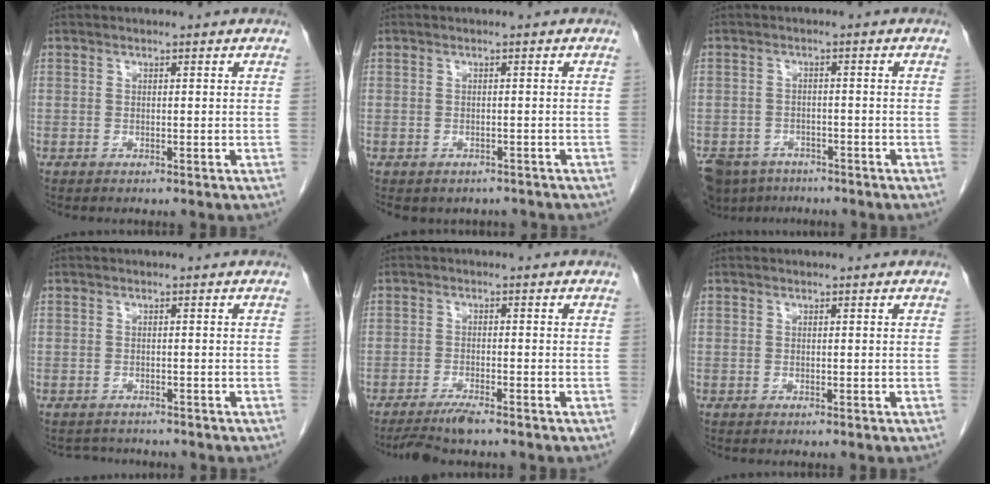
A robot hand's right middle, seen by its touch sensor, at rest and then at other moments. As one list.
[{"total": 3.8, "force": [-3.1, 2.2, 0.6], "torque": [-0.003, 0.008, -0.037]}, {"total": 8.4, "force": [-6.6, 4.8, 2.1], "torque": [-0.041, -0.008, -0.100]}, {"total": 2.5, "force": [-2.3, 0.8, -0.2], "torque": [0.005, -0.005, -0.035]}, {"total": 3.9, "force": [-3.4, -0.2, 1.9], "torque": [-0.036, -0.012, -0.063]}, {"total": 0.0}]